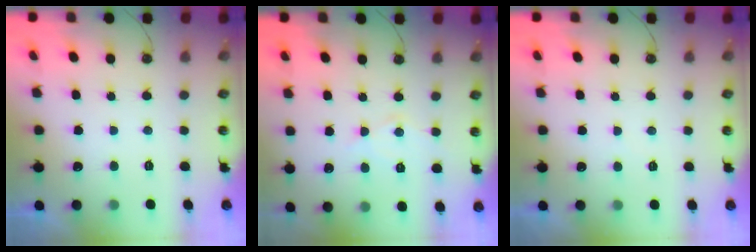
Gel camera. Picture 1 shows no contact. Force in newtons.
{"total": 7.7, "press": 7.7, "slide": 0.4}
{"total": 2.3, "press": 2.3, "slide": 0.4}